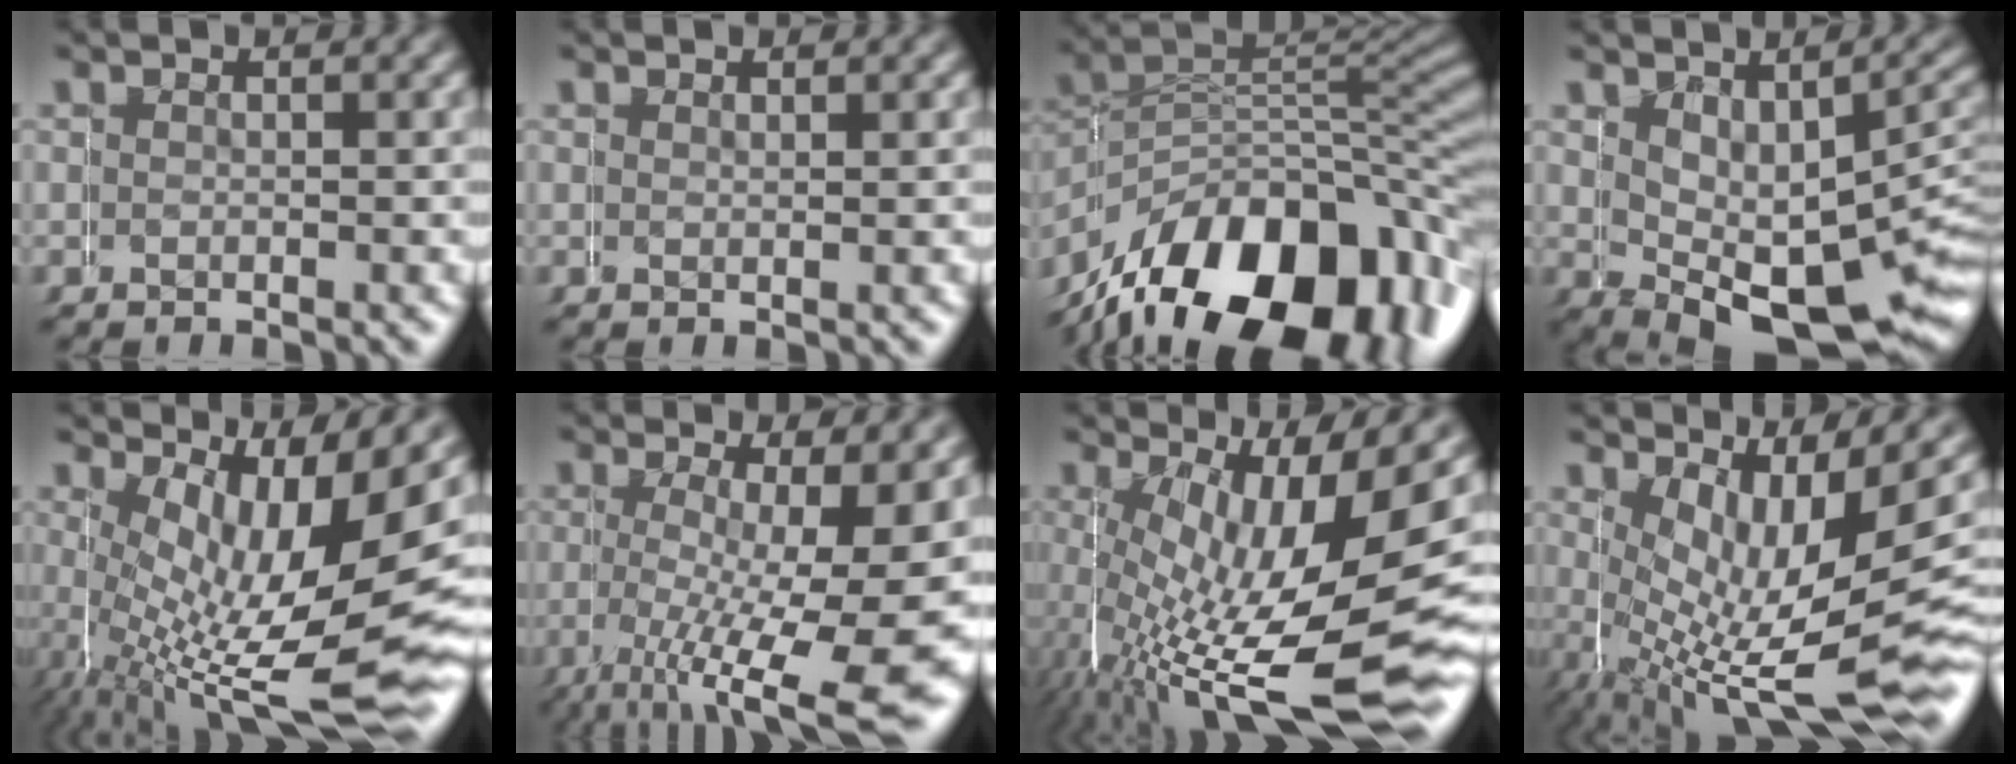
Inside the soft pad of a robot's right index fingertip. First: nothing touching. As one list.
[{"total": 0.8, "force": [0.7, -0.2, 0.4], "torque": [-0.009, -0.001, 0.013]}, {"total": 17.6, "force": [-6.9, 10.1, 12.6], "torque": [-0.205, -0.051, -0.071]}, {"total": 8.9, "force": [-1.5, 4.3, 7.6], "torque": [-0.102, -0.035, -0.004]}, {"total": 10.4, "force": [-0.2, 3.3, 9.8], "torque": [-0.170, -0.044, 0.026]}, {"total": 9.0, "force": [0.3, 1.9, 8.8], "torque": [-0.132, -0.027, 0.029]}, {"total": 12.9, "force": [-2.7, 4.1, 11.9], "torque": [-0.221, -0.043, -0.008]}, {"total": 10.0, "force": [-1.2, 3.6, 9.2], "torque": [-0.174, -0.060, 0.020]}]